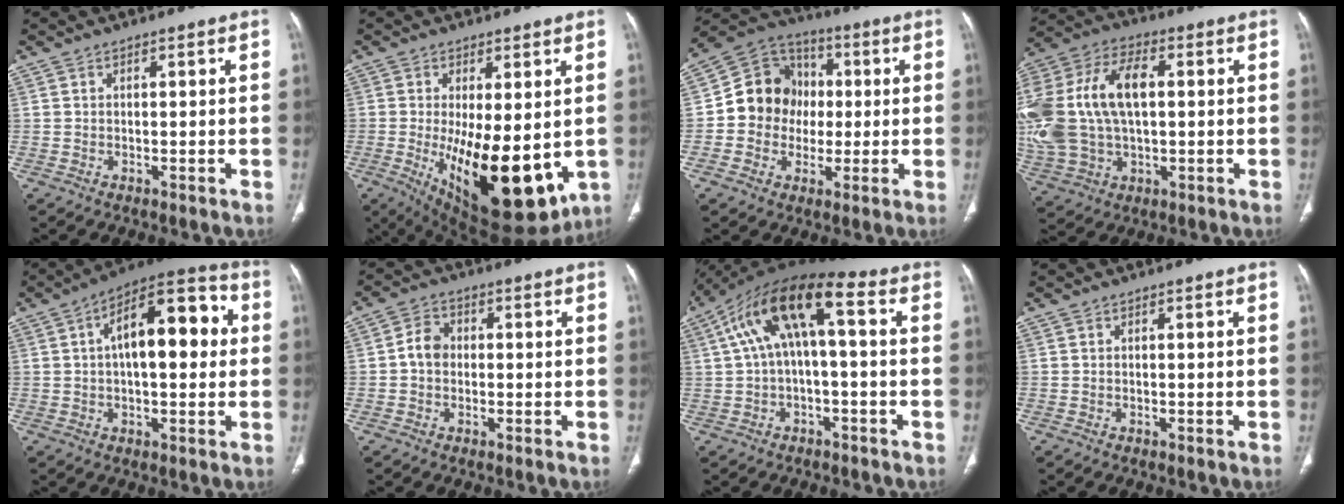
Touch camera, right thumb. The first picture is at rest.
{"total": 19.2, "force": [-3.1, 7.8, 17.2], "torque": [-0.254, -0.036, -0.017]}
{"total": 13.1, "force": [-0.3, 11.9, 5.3], "torque": [-0.047, 0.028, -0.011]}
{"total": 25.0, "force": [2.4, 15.1, 19.7], "torque": [-0.462, 0.026, 0.051]}
{"total": 16.6, "force": [2.7, 7.5, 14.5], "torque": [-0.194, 0.034, 0.034]}
{"total": 4.3, "force": [-0.2, 3.5, 2.4], "torque": [-0.035, 0.014, -0.011]}
{"total": 12.6, "force": [1.8, 4.7, 11.5], "torque": [-0.225, 0.054, 0.028]}
{"total": 0.0}